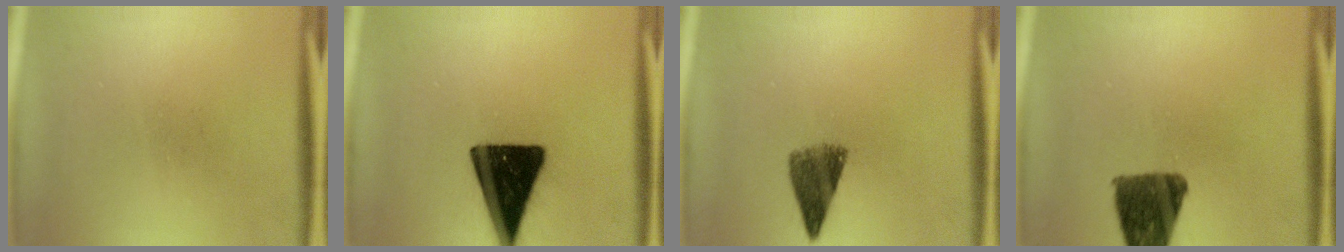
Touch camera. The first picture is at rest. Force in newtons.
{"total": 17.8}
{"total": 5.7}
{"total": 10.8}